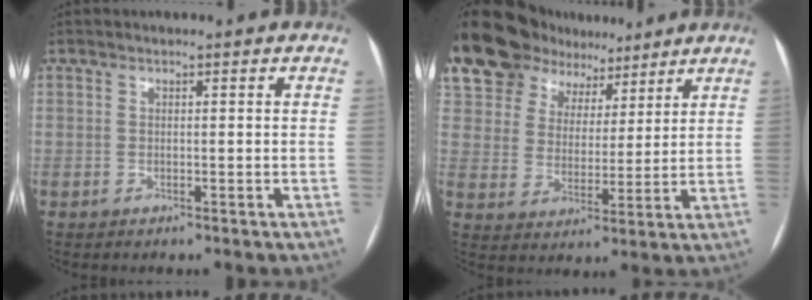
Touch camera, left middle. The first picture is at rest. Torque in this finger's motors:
{"motor_torque": [0.53, -0.19, 1.05, 0.21]}